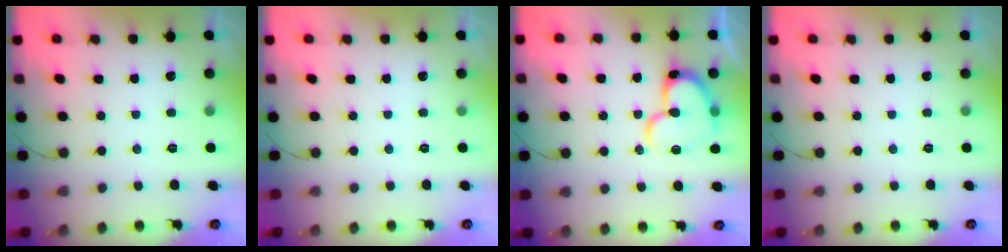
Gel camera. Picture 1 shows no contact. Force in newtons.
{"total": 0.0}
{"total": 14.6, "press": 14.5, "slide": 1.6}
{"total": 0.0}